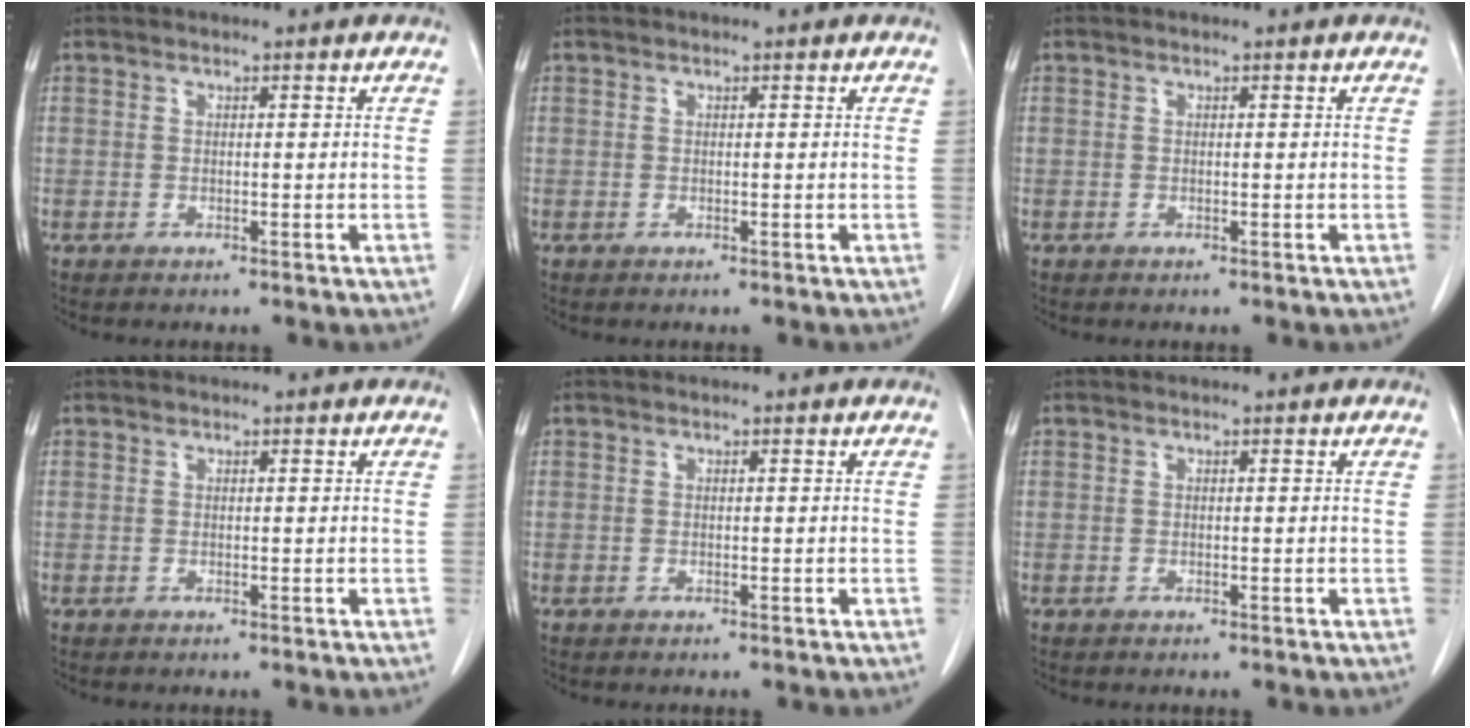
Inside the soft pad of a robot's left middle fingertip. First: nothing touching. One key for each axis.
{"total": 0.0}
{"total": 0.0}
{"total": 0.0}
{"total": 0.0}
{"total": 0.0}